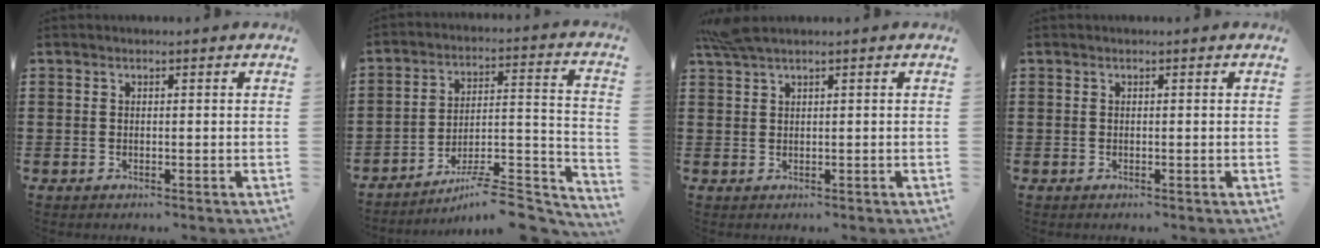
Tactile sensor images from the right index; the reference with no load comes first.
{"total": 8.4, "force": [-7.3, 1.2, 4.1], "torque": [-0.054, 0.007, -0.138]}
{"total": 2.3, "force": [1.6, -0.1, 1.6], "torque": [-0.036, -0.001, 0.031]}
{"total": 0.0}